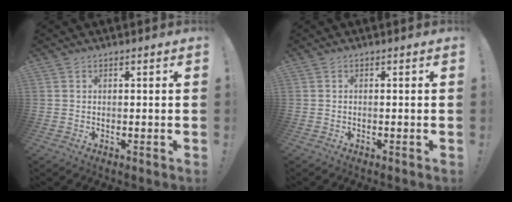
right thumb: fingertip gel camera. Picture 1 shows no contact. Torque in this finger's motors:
{"motor_torque": [-0.09, -0.09, 0.12, -0.06, 0.05]}